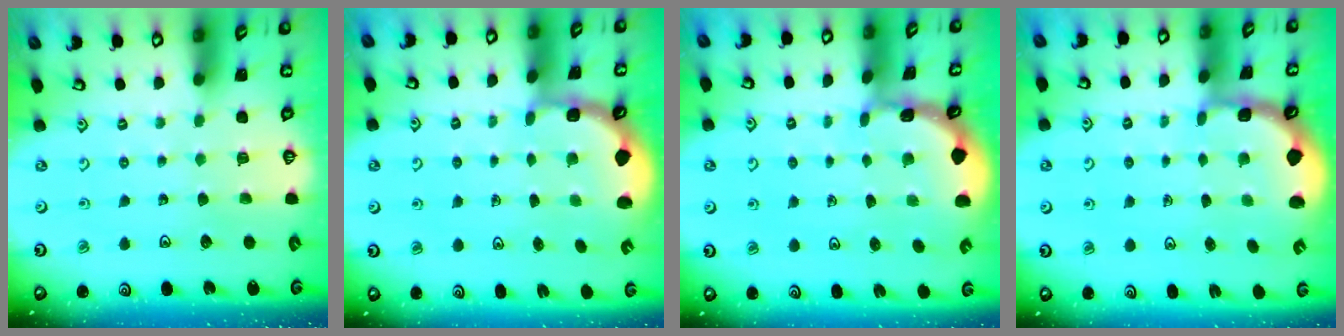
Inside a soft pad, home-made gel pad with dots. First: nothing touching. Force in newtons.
{"total": 2.0, "press": 1.6, "slide": 1.2}
{"total": 1.4, "press": 1.4, "slide": 0.1}
{"total": 1.7, "press": 1.6, "slide": 0.5}